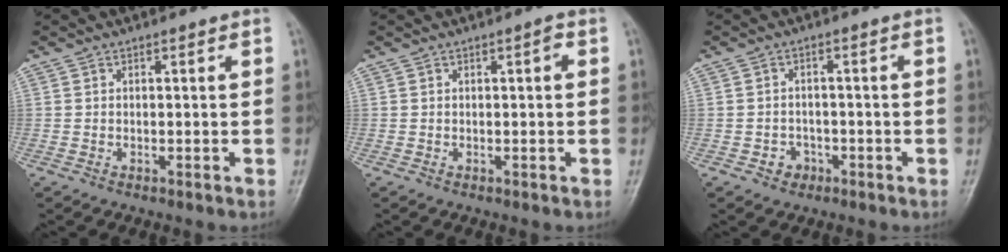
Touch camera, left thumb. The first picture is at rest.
{"total": 1.0, "force": [0.2, 0.2, 1.0], "torque": [-0.016, 0.002, 0.000]}
{"total": 2.7, "force": [-1.3, 2.3, 0.7], "torque": [0.004, 0.012, -0.021]}